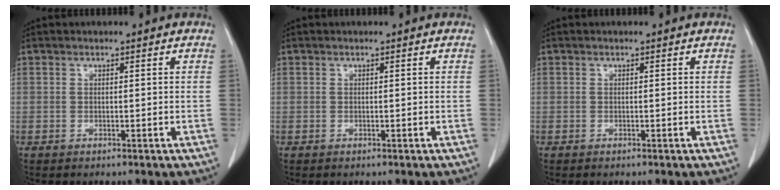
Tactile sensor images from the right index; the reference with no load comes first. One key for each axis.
{"total": 0.0}
{"total": 0.0}